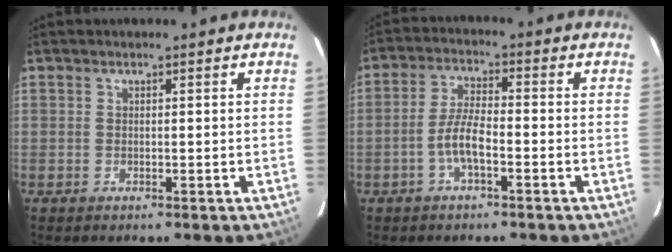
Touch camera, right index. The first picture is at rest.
{"total": 5.5, "force": [-2.5, 1.4, 4.7], "torque": [-0.103, 0.009, -0.048]}